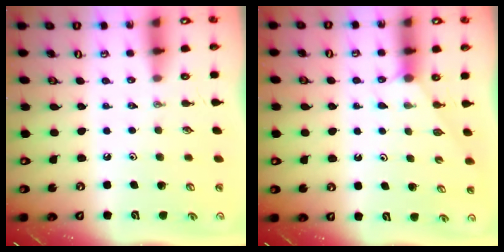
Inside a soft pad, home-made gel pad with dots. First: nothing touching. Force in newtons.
{"total": 3.4, "press": 3.4, "slide": 0.3}